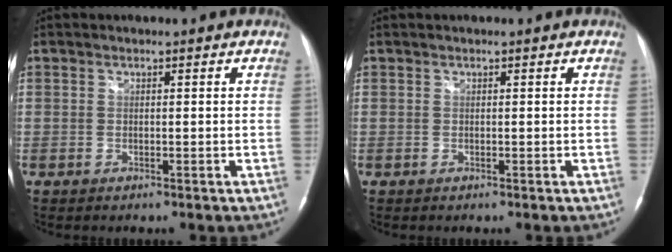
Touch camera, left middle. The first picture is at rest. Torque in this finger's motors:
{"motor_torque": [0.26, 0.07, -0.03, 0.00]}